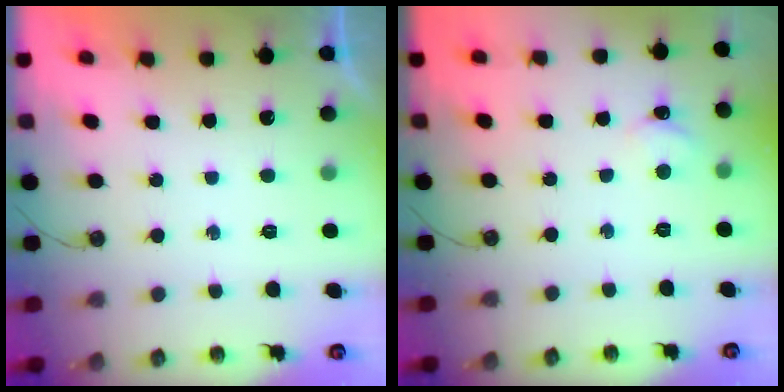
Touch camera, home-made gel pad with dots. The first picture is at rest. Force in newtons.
{"total": 2.3, "press": 2.3, "slide": 0.4}